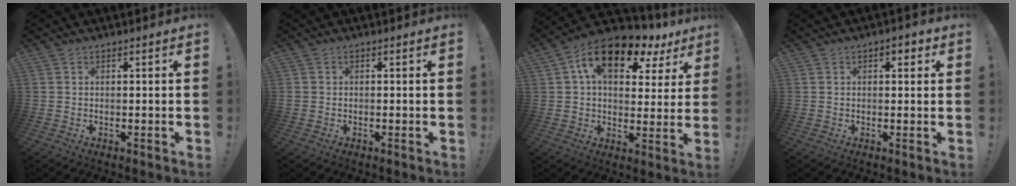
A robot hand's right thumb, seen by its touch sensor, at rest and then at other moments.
{"total": 1.1, "force": [-0.5, 0.9, 0.3], "torque": [-0.012, 0.007, -0.007]}
{"total": 15.0, "force": [7.4, 8.0, 10.2], "torque": [-0.164, -0.033, 0.129]}
{"total": 3.0, "force": [1.0, 1.8, 2.3], "torque": [-0.022, 0.000, 0.011]}